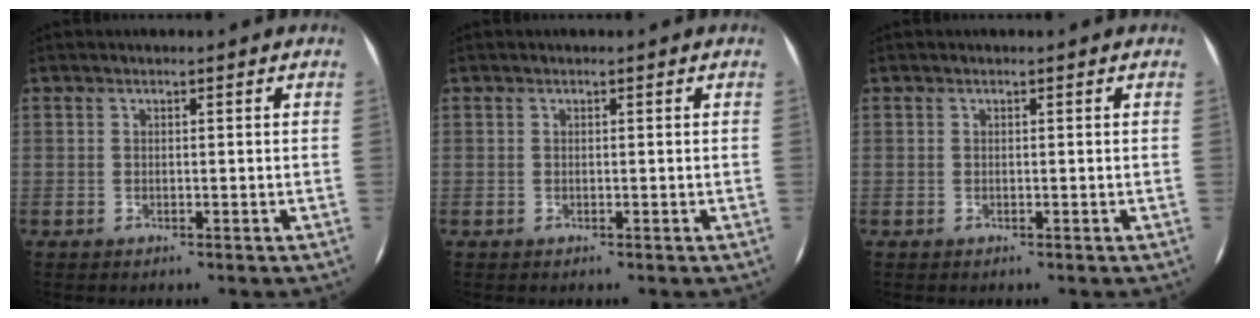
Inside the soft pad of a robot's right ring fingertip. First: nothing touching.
{"total": 0.0}
{"total": 0.0}